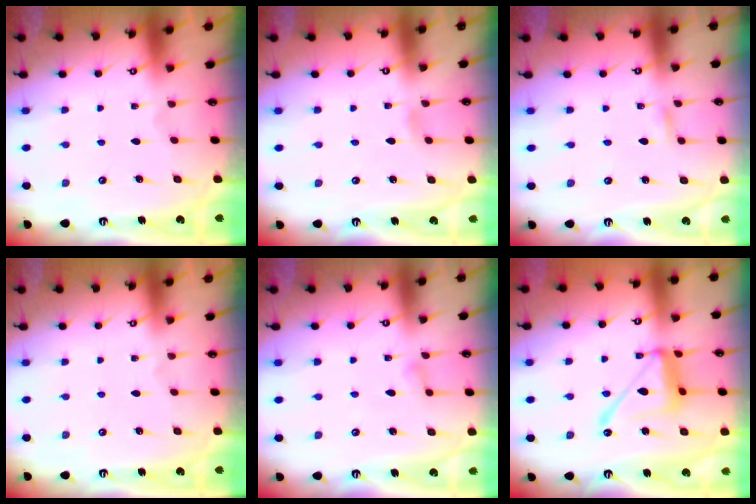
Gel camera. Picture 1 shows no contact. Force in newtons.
{"total": 2.8, "press": 2.8, "slide": 0.2}
{"total": 1.4, "press": 1.4, "slide": 0.0}
{"total": 0.0}
{"total": 5.6, "press": 5.6, "slide": 0.6}
{"total": 15.1, "press": 15.0, "slide": 1.3}